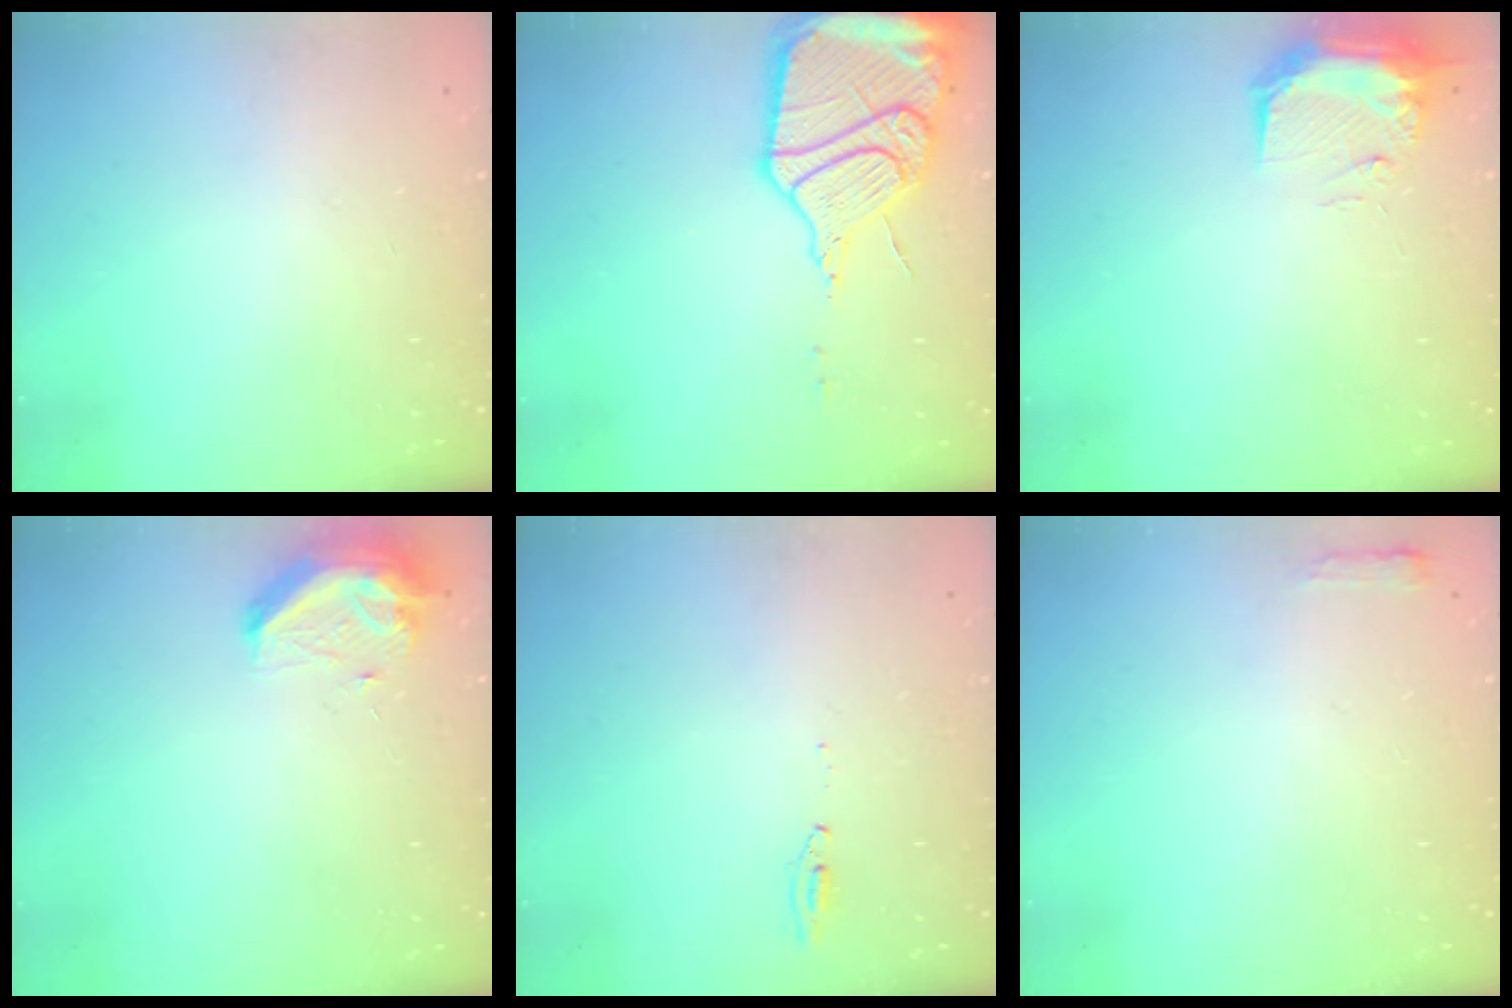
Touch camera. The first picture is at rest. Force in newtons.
{"total": 19.2, "press": 18.4, "slide": 5.2}
{"total": 9.2, "press": 9.0, "slide": 1.5}
{"total": 9.2, "press": 9.2, "slide": 0.3}
{"total": 4.3, "press": 4.1, "slide": 1.3}
{"total": 2.7, "press": 2.6, "slide": 0.5}